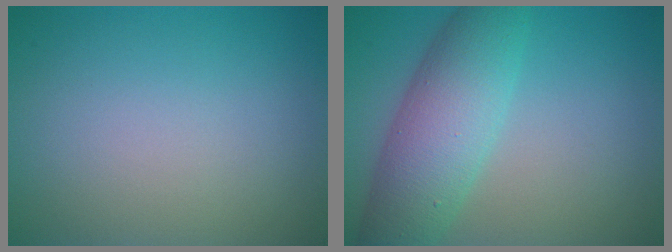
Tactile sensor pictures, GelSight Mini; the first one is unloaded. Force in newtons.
{"total": 7.1, "press": 7.1, "slide": 0.2}